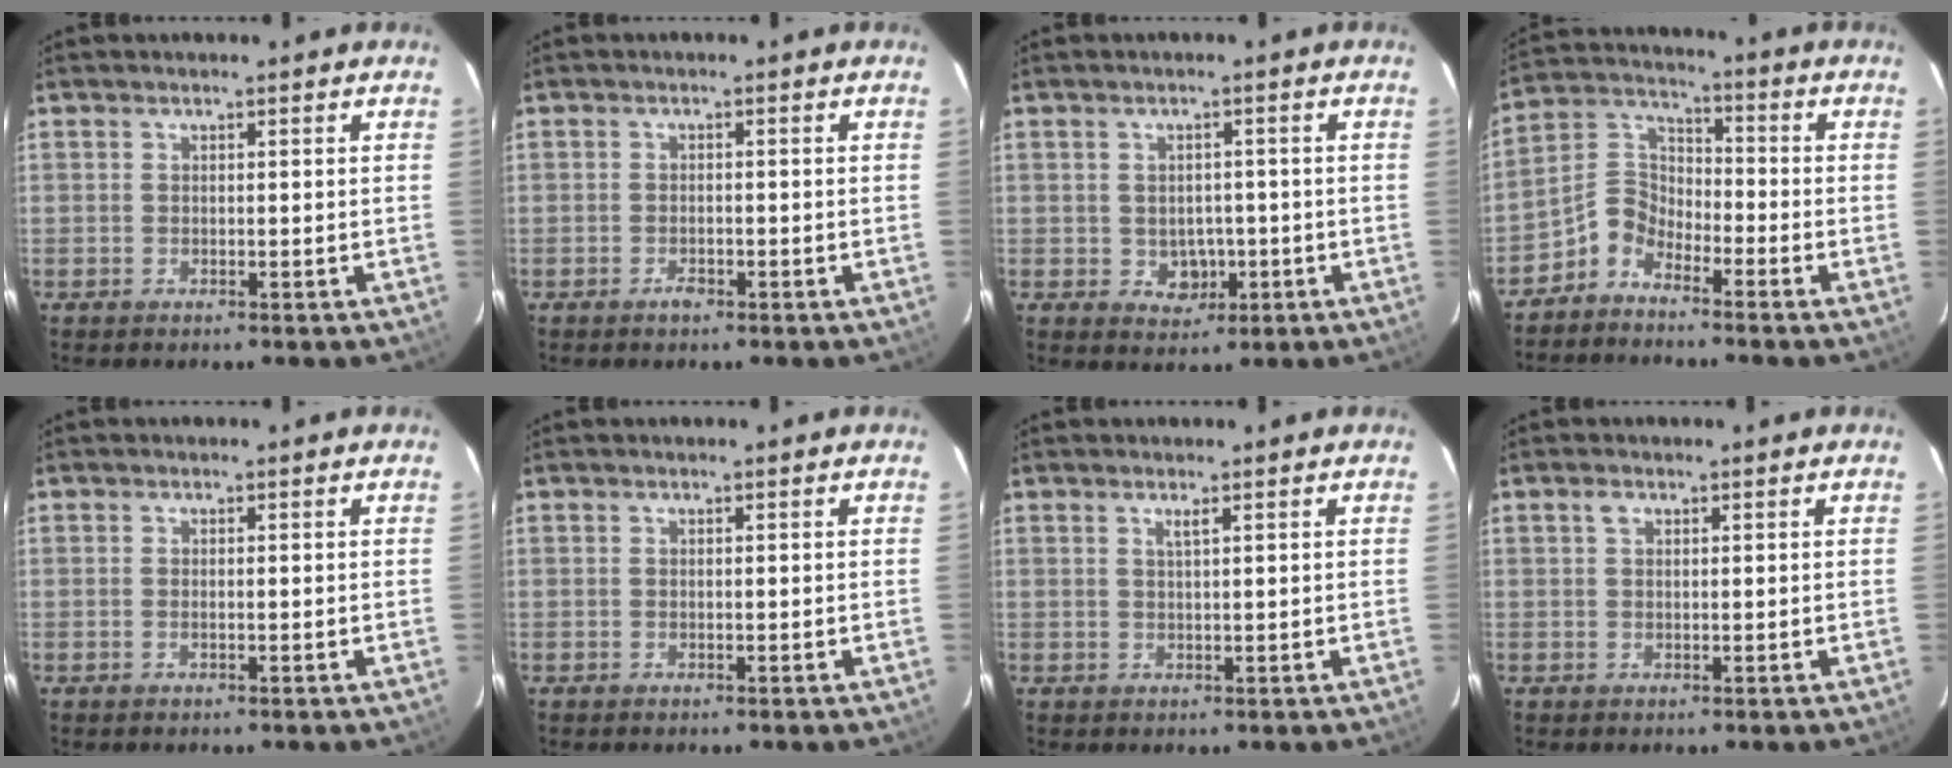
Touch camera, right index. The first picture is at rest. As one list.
[{"total": 1.6, "force": [-1.2, 0.8, 0.7], "torque": [-0.013, 0.000, -0.018]}, {"total": 4.3, "force": [-0.9, 3.8, 1.7], "torque": [-0.034, 0.005, 0.003]}, {"total": 6.1, "force": [-4.5, 3.5, 2.1], "torque": [-0.047, 0.030, -0.106]}, {"total": 0.5, "force": [-0.3, 0.0, 0.5], "torque": [-0.010, 0.001, -0.005]}, {"total": 0.0}, {"total": 1.1, "force": [0.6, -0.1, 0.9], "torque": [-0.016, 0.001, 0.011]}, {"total": 1.2, "force": [0.5, 0.8, 0.7], "torque": [-0.016, 0.005, 0.009]}]